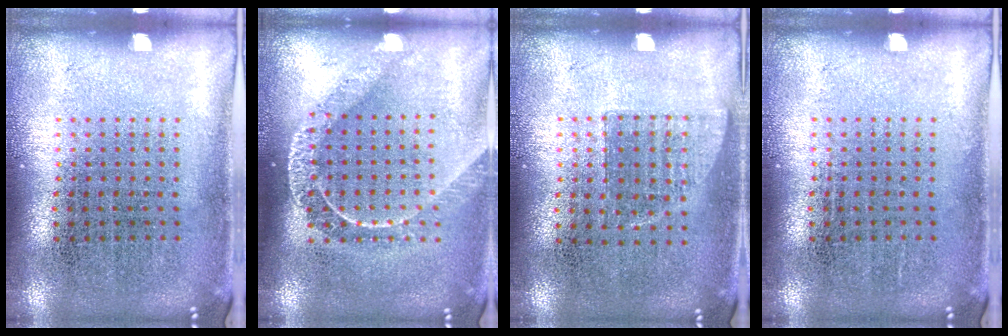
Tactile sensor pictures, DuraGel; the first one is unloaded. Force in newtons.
{"total": 1.6, "press": 1.5, "slide": 0.7}
{"total": 0.7, "press": 0.6, "slide": 0.2}
{"total": 0.0}